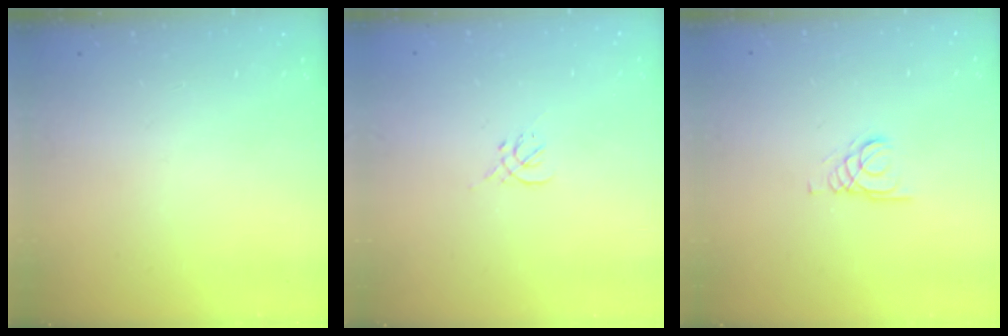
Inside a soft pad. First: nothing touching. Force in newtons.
{"total": 0.0}
{"total": 1.4, "press": 1.4, "slide": 0.2}